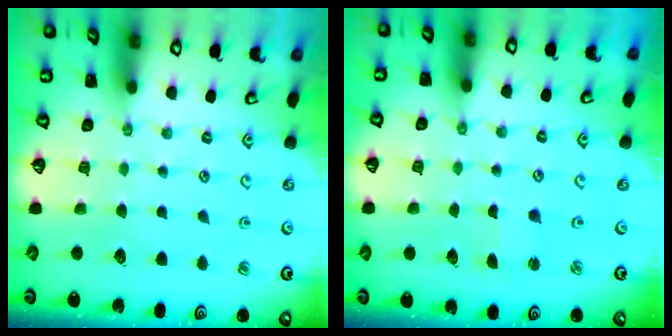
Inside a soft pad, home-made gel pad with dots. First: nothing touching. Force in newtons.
{"total": 1.6, "press": 1.6, "slide": 0.3}